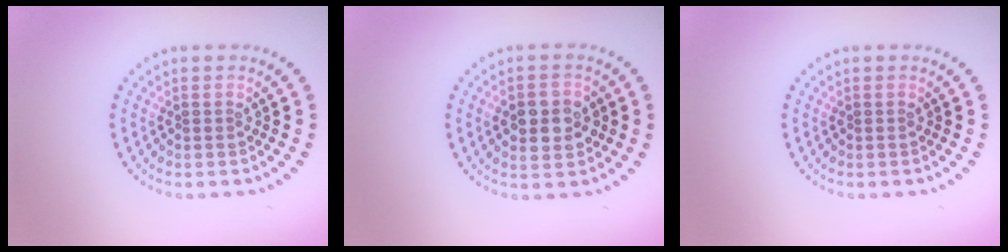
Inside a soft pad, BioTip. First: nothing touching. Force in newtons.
{"total": 3.8, "press": 3.8, "slide": 0.3}
{"total": 0.0}